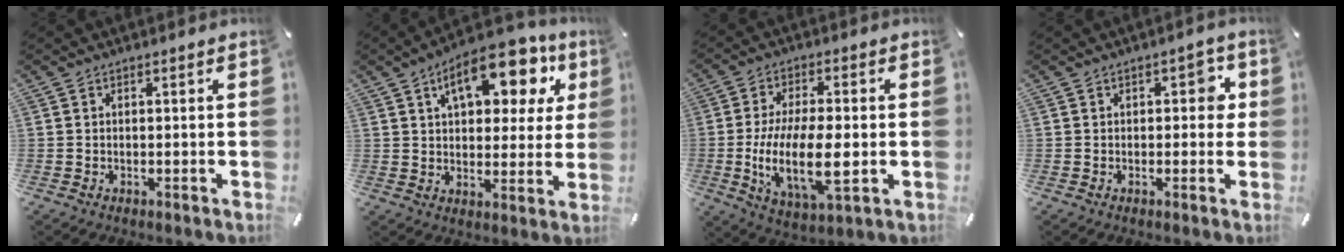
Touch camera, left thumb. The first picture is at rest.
{"total": 15.6, "force": [7.6, 7.9, 11.1], "torque": [-0.159, -0.024, 0.123]}
{"total": 15.2, "force": [-1.6, 6.4, 13.7], "torque": [-0.263, -0.013, -0.030]}
{"total": 3.8, "force": [0.5, 2.3, 3.0], "torque": [-0.029, -0.001, -0.001]}